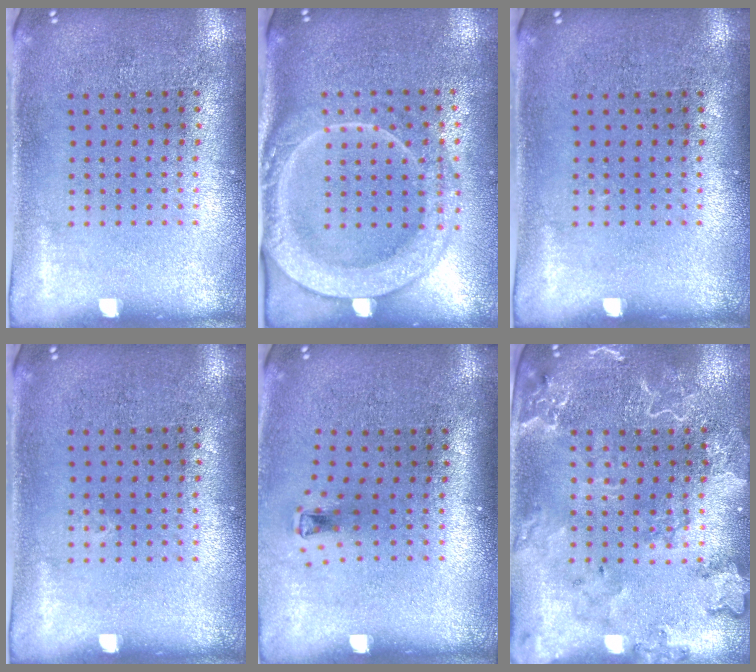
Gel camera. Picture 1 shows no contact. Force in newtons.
{"total": 2.3, "press": 2.2, "slide": 0.9}
{"total": 0.0}
{"total": 0.0}
{"total": 0.7, "press": 0.3, "slide": 0.7}
{"total": 2.5, "press": 2.4, "slide": 0.8}